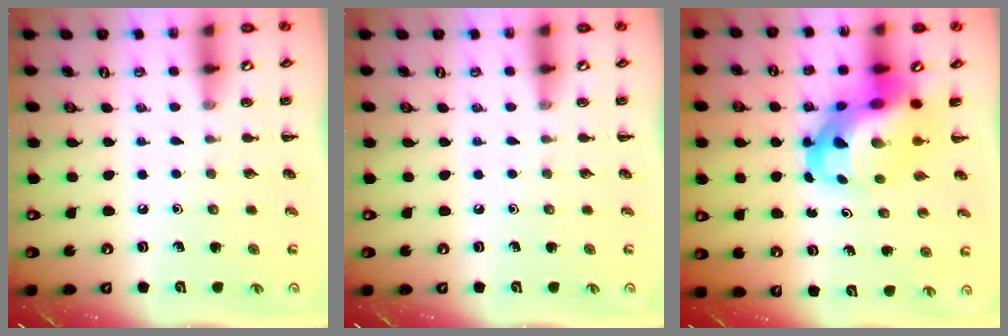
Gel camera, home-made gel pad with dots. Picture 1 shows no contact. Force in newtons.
{"total": 0.0}
{"total": 11.7, "press": 11.2, "slide": 3.3}